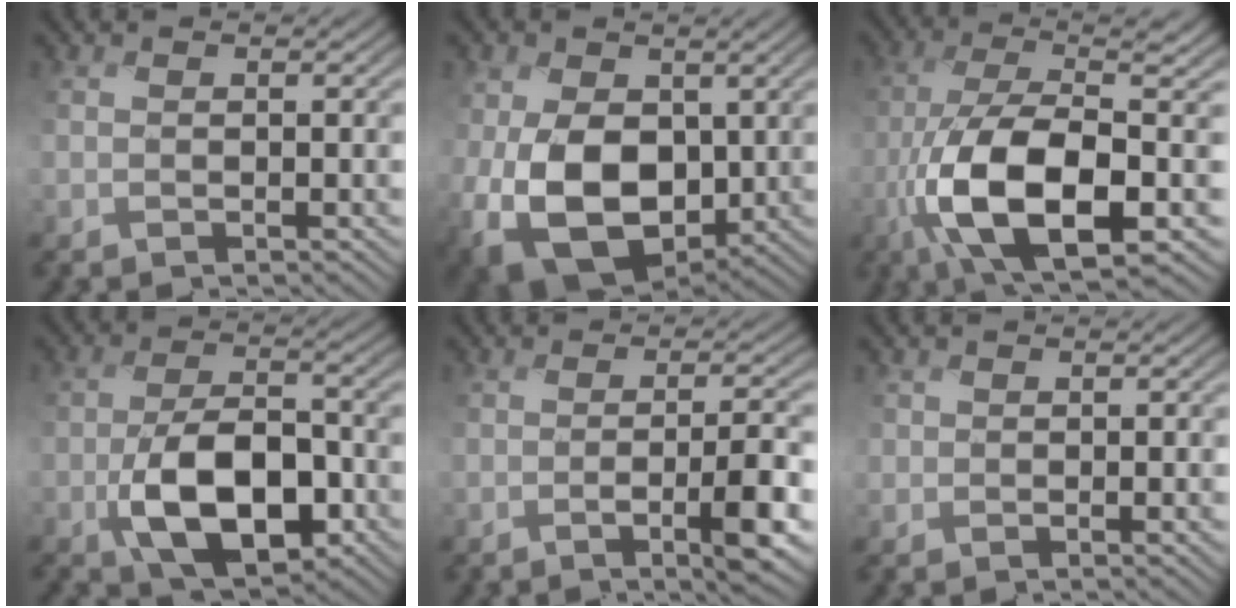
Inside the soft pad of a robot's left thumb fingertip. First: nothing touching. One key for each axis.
{"total": 13.1, "fx": -1.1, "fy": 9.0, "fz": 9.5, "tx": -0.219, "ty": -0.026, "tz": -0.018}
{"total": 14.1, "fx": -4.2, "fy": 5.0, "fz": 12.5, "tx": -0.256, "ty": -0.020, "tz": -0.076}
{"total": 10.8, "fx": -4.0, "fy": 5.6, "fz": 8.3, "tx": -0.161, "ty": -0.006, "tz": -0.072}
{"total": 5.9, "fx": -1.8, "fy": 1.2, "fz": 5.5, "tx": -0.085, "ty": -0.003, "tz": -0.030}
{"total": 1.5, "fx": 0.3, "fy": 1.2, "fz": 0.8, "tx": -0.019, "ty": -0.005, "tz": 0.006}